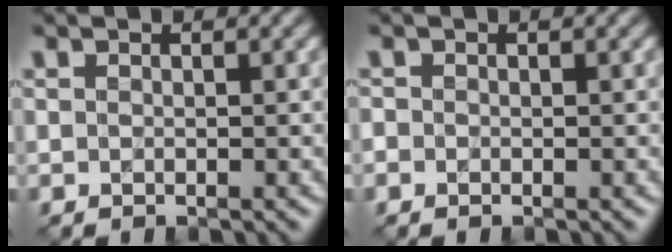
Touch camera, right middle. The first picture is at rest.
{"total": 0.5, "force": [-0.4, 0.4, 0.0], "torque": [0.001, -0.001, -0.009]}